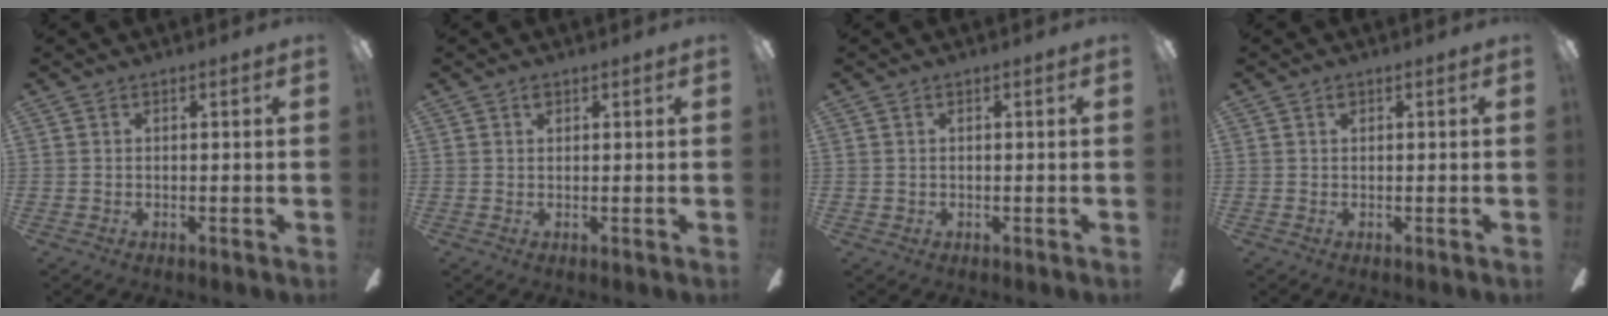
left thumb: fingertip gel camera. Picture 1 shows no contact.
{"total": 1.1, "force": [0.8, 0.6, 0.4], "torque": [-0.008, 0.002, 0.015]}
{"total": 0.7, "force": [0.3, 0.5, -0.2], "torque": [0.004, 0.005, 0.005]}
{"total": 0.6, "force": [0.3, 0.4, 0.3], "torque": [-0.007, 0.003, 0.006]}